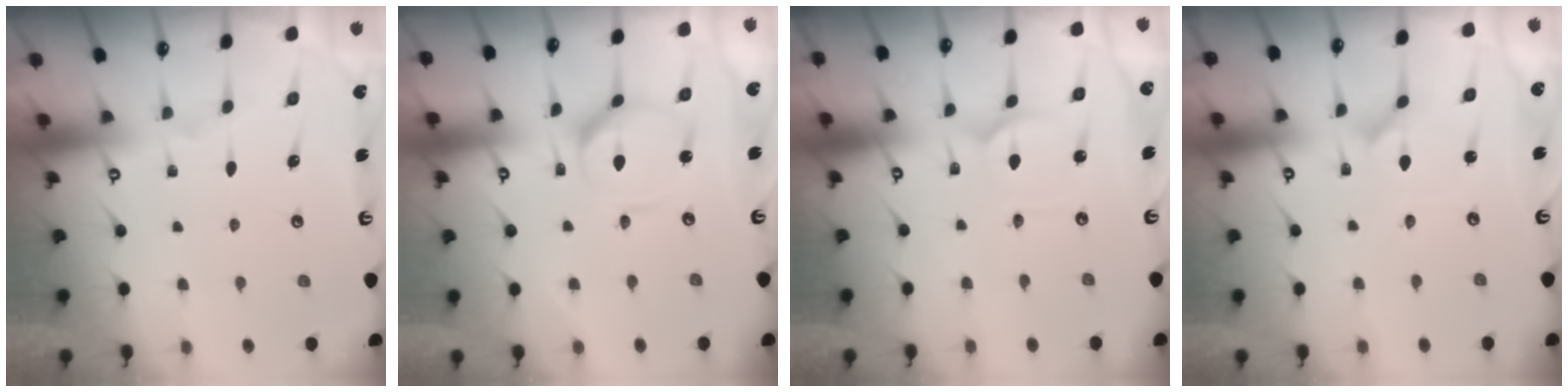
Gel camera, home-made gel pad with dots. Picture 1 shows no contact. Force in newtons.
{"total": 7.2, "press": 7.2, "slide": 0.7}
{"total": 2.5, "press": 2.5, "slide": 0.1}
{"total": 1.0, "press": 1.0, "slide": 0.2}